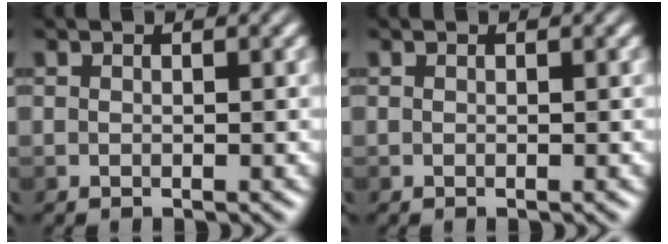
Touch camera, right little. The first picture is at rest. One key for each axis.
{"total": 0.0}